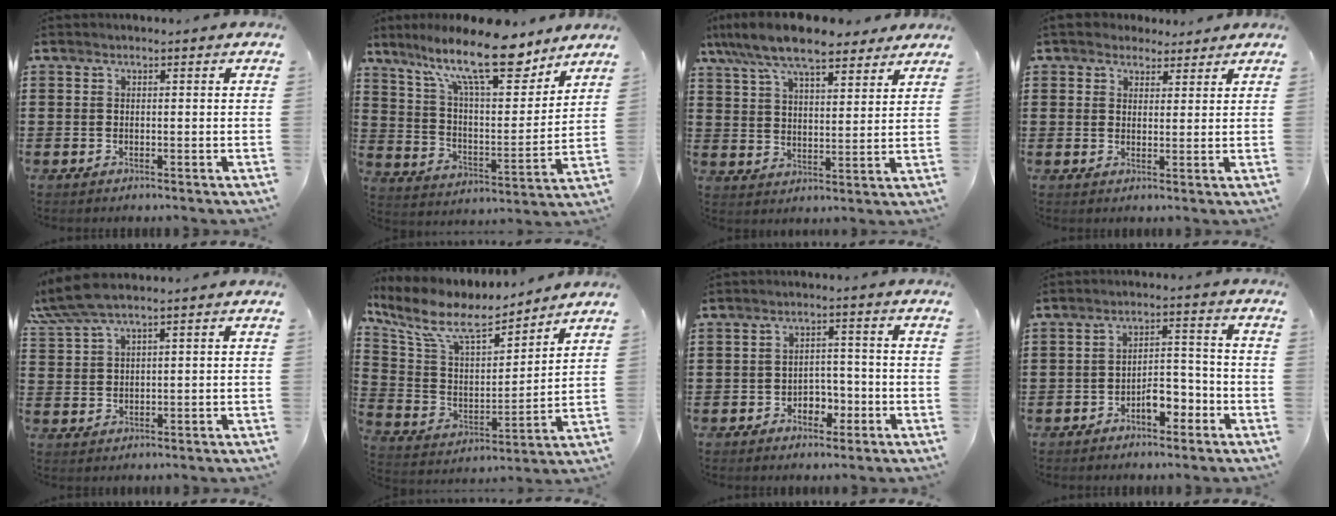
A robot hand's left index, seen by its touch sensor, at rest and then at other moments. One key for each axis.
{"total": 15.9, "fx": 11.1, "fy": 4.5, "fz": 10.5, "tx": -0.200, "ty": -0.051, "tz": 0.187}
{"total": 10.3, "fx": 8.6, "fy": 2.4, "fz": 5.1, "tx": -0.128, "ty": -0.022, "tz": 0.157}
{"total": 3.5, "fx": 3.0, "fy": 1.7, "fz": 0.6, "tx": -0.023, "ty": 0.003, "tz": 0.058}
{"total": 4.9, "fx": 3.8, "fy": 0.5, "fz": 3.0, "tx": -0.069, "ty": -0.002, "tz": 0.070}
{"total": 10.1, "fx": 7.7, "fy": 3.2, "fz": 5.8, "tx": -0.145, "ty": -0.041, "tz": 0.130}
{"total": 3.4, "fx": -2.0, "fy": 2.3, "fz": 1.6, "tx": -0.034, "ty": 0.005, "tz": -0.042}
{"total": 5.0, "fx": -3.1, "fy": 2.3, "fz": 3.2, "tx": -0.055, "ty": 0.013, "tz": -0.060}